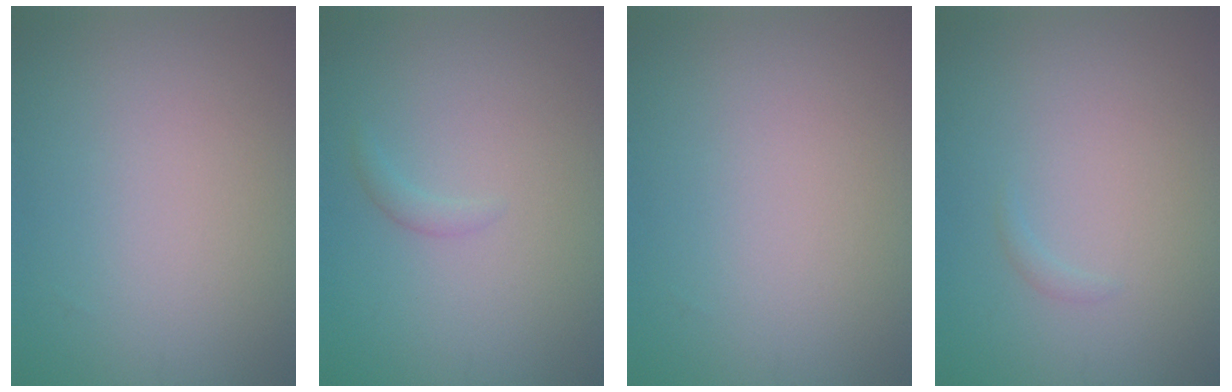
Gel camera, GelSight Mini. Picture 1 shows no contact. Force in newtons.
{"total": 0.8, "press": 0.8, "slide": 0.0}
{"total": 0.0}
{"total": 0.5, "press": 0.5, "slide": 0.1}